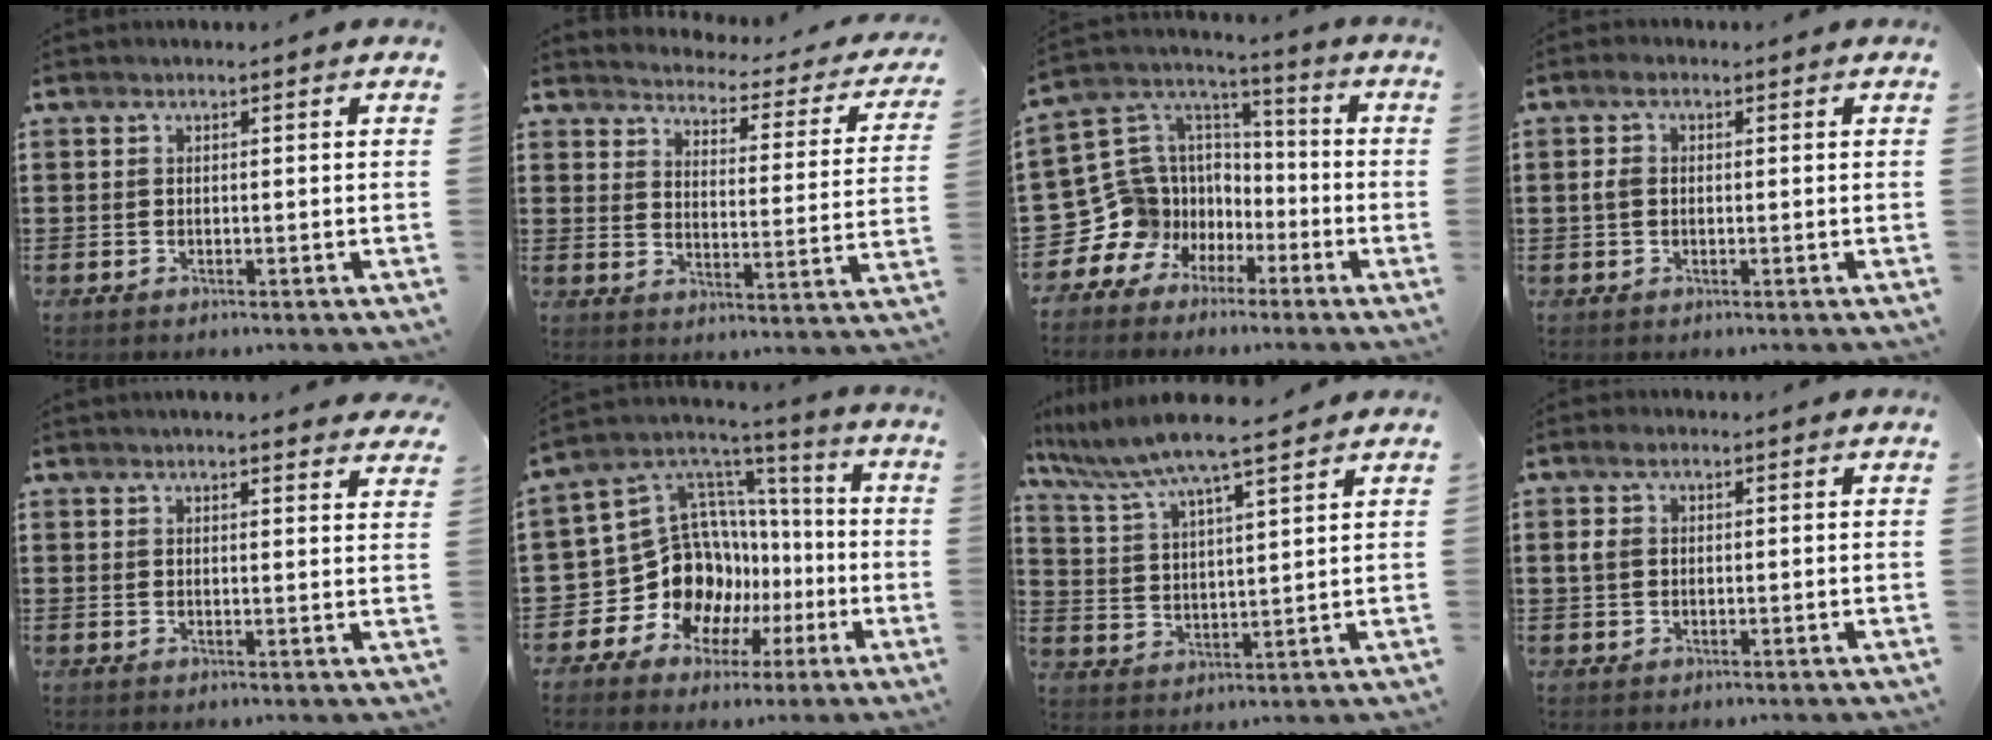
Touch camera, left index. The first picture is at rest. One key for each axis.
{"total": 2.5, "fx": 2.5, "fy": 0.1, "fz": 0.2, "tx": -0.026, "ty": -0.030, "tz": 0.034}
{"total": 11.4, "fx": -4.0, "fy": 10.6, "fz": 0.8, "tx": -0.079, "ty": -0.016, "tz": -0.051}
{"total": 2.7, "fx": 0.3, "fy": 1.7, "fz": 2.1, "tx": -0.053, "ty": 0.009, "tz": 0.000}
{"total": 2.5, "fx": 2.5, "fy": 0.0, "fz": 0.6, "tx": -0.012, "ty": -0.007, "tz": 0.045}
{"total": 13.1, "fx": -2.5, "fy": 12.4, "fz": 3.7, "tx": -0.123, "ty": -0.031, "tz": -0.014}
{"total": 7.8, "fx": 6.8, "fy": 0.0, "fz": 3.8, "tx": -0.099, "ty": -0.030, "tz": 0.119}
{"total": 2.8, "fx": 0.7, "fy": 1.9, "fz": 2.0, "tx": -0.045, "ty": 0.010, "tz": 0.011}